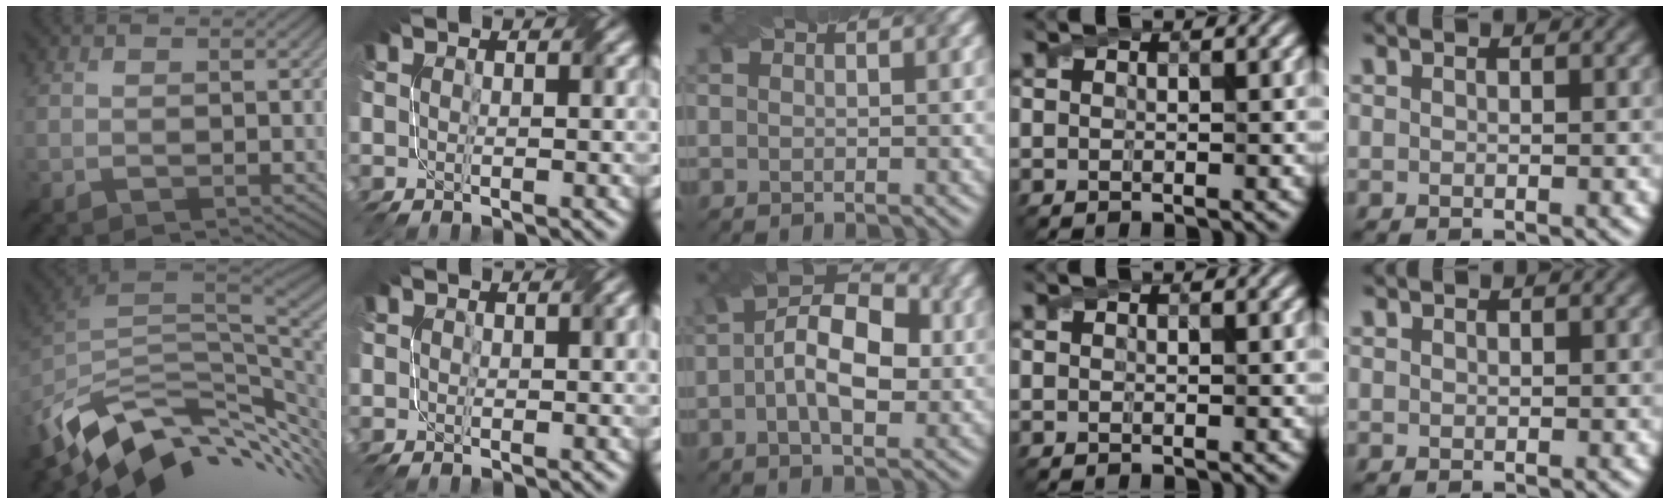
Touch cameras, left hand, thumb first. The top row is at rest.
{"thumb": {"total": 13.3, "force": [-3.2, 7.8, 10.3], "torque": [-0.217, -0.026, -0.045]}, "index": {"total": 0.8, "force": [0.1, 0.5, 0.6], "torque": [-0.004, 0.004, 0.004]}, "middle": {"total": 7.2, "force": [-0.4, 4.0, 6.0], "torque": [-0.093, 0.019, -0.001]}, "little": {"total": 0.6, "force": [-0.1, -0.3, -0.5], "torque": [0.004, 0.001, 0.006]}}